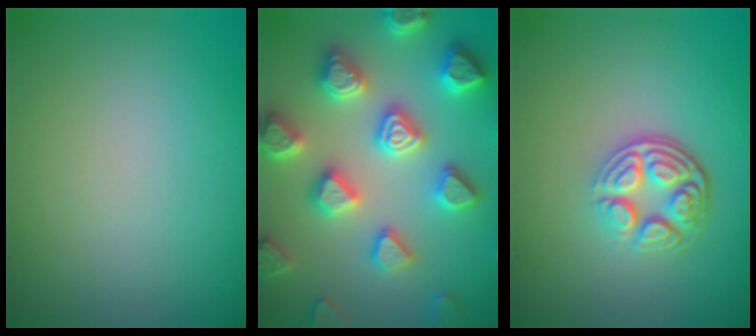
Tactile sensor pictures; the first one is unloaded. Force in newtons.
{"total": 7.4, "press": 7.3, "slide": 1.6}
{"total": 4.5, "press": 3.3, "slide": 3.1}